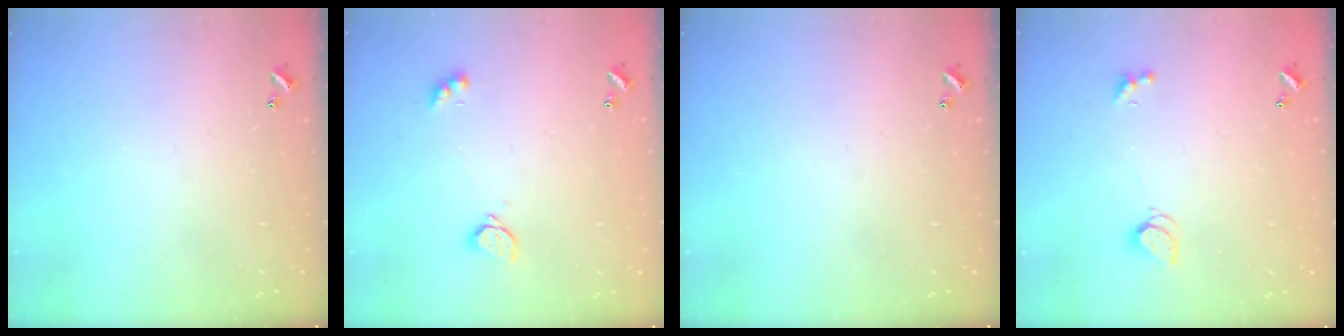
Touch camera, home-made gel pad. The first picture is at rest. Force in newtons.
{"total": 2.1, "press": 2.1, "slide": 0.5}
{"total": 0.0}
{"total": 2.0, "press": 2.0, "slide": 0.5}